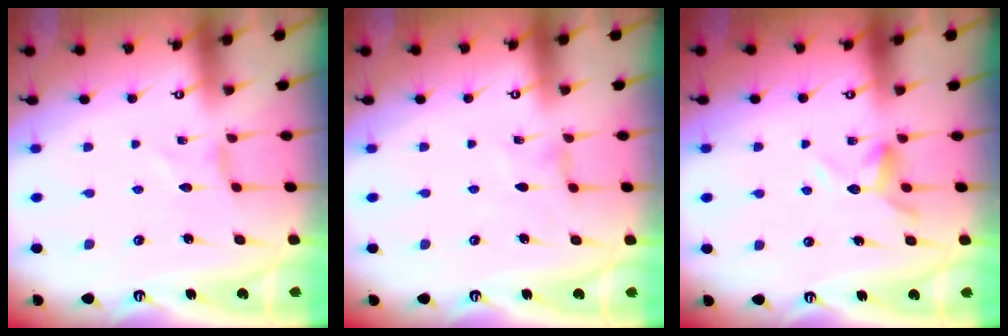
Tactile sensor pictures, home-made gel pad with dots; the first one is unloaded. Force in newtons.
{"total": 0.6, "press": 0.6, "slide": 0.2}
{"total": 6.9, "press": 6.9, "slide": 0.9}